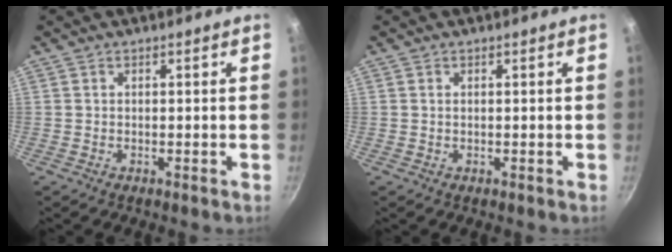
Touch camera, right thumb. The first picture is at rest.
{"total": 0.0}